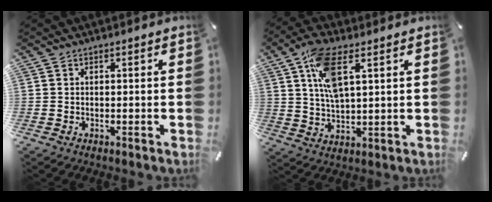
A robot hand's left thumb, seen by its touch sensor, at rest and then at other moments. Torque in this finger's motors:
{"motor_torque": [2.07, 2.29, 1.49, -1.24, 0.59]}